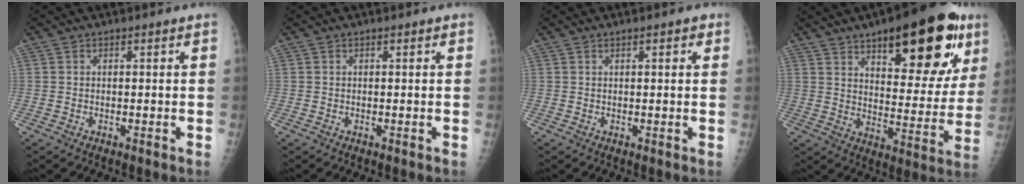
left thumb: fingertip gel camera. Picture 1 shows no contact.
{"total": 0.0}
{"total": 1.7, "force": [0.9, 0.6, 1.4], "torque": [-0.014, 0.000, 0.010]}
{"total": 25.9, "force": [13.6, 9.9, 19.7], "torque": [-0.231, -0.033, 0.195]}